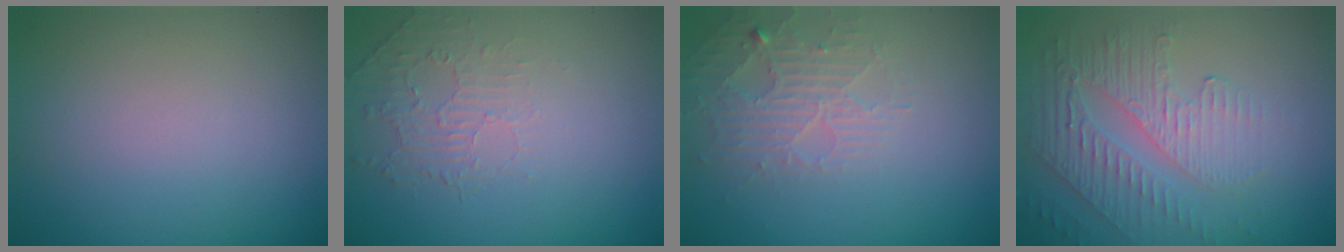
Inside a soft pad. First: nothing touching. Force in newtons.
{"total": 2.0, "press": 0.6, "slide": 1.9}
{"total": 3.1, "press": 3.0, "slide": 0.6}
{"total": 5.6, "press": 3.2, "slide": 4.5}